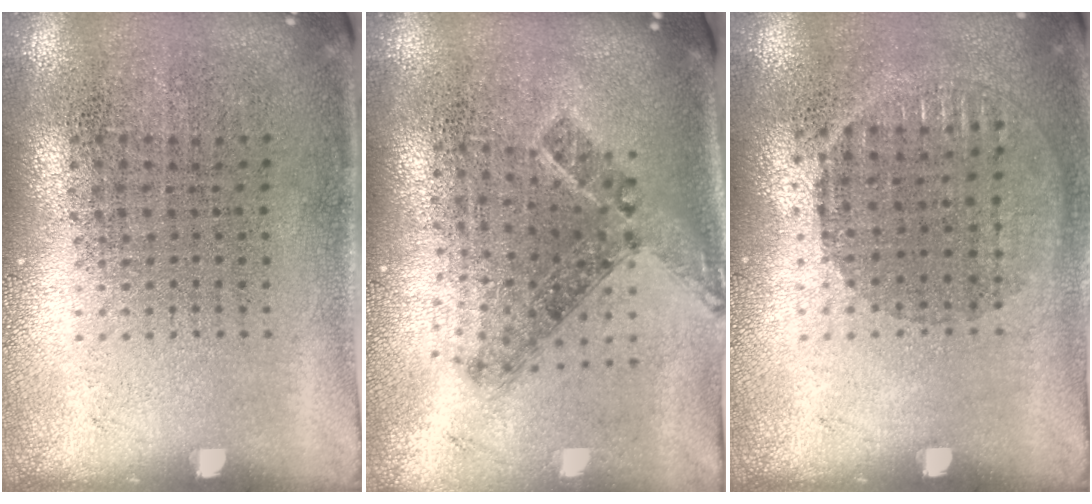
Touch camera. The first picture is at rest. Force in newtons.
{"total": 1.1, "press": 0.9, "slide": 0.7}
{"total": 0.9, "press": 0.8, "slide": 0.3}